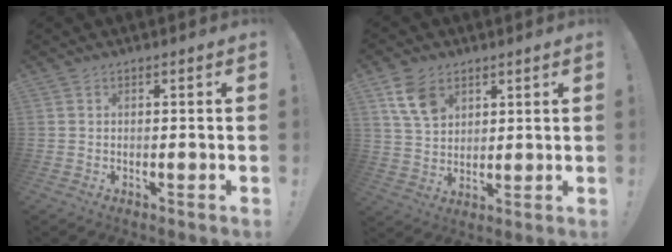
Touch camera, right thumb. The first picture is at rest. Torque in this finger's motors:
{"motor_torque": [0.18, 0.31, 0.61, 0.22, 0.03]}